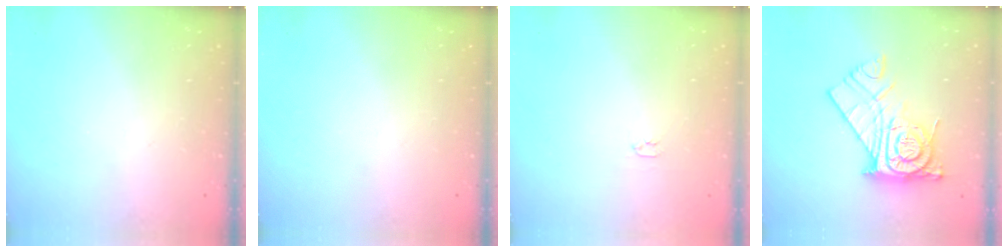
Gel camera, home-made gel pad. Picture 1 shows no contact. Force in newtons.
{"total": 0.0}
{"total": 2.0, "press": 2.0, "slide": 0.3}
{"total": 15.0, "press": 14.9, "slide": 1.1}